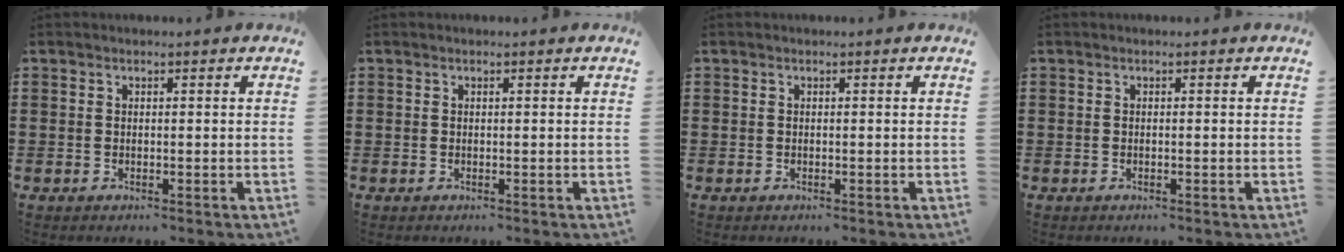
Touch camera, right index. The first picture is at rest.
{"total": 0.0}
{"total": 0.0}
{"total": 0.0}